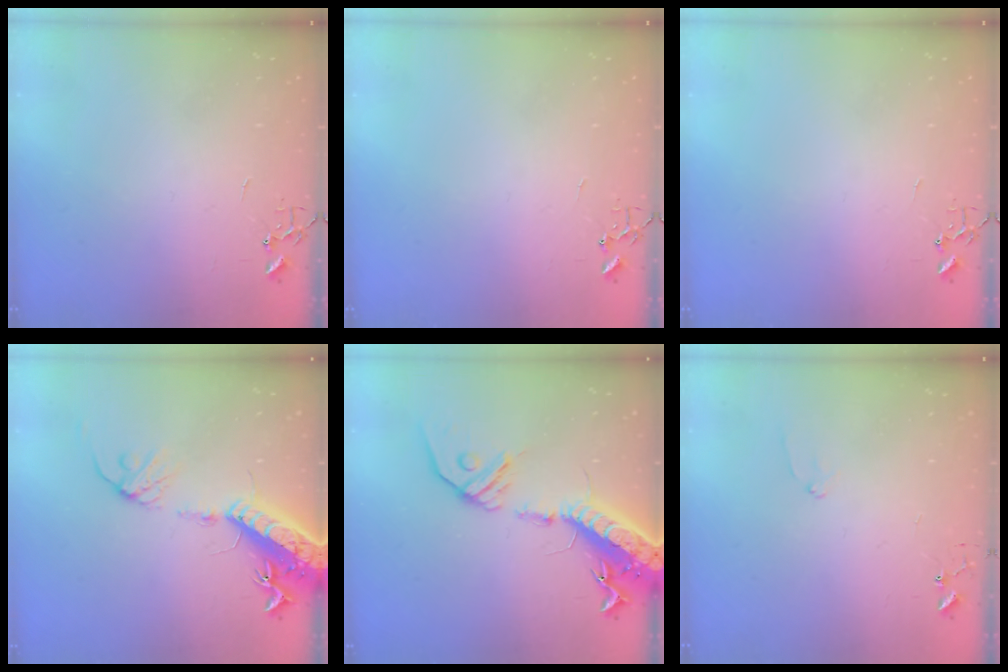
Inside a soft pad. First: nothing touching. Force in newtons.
{"total": 0.0}
{"total": 0.0}
{"total": 17.9, "press": 17.4, "slide": 4.2}
{"total": 20.4, "press": 19.9, "slide": 4.3}
{"total": 6.6, "press": 6.6, "slide": 0.8}